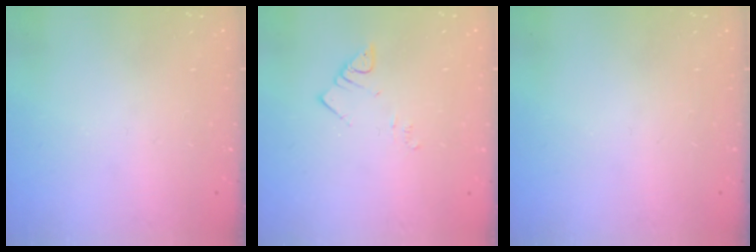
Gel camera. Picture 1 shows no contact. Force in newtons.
{"total": 3.8, "press": 3.7, "slide": 0.5}
{"total": 0.0}